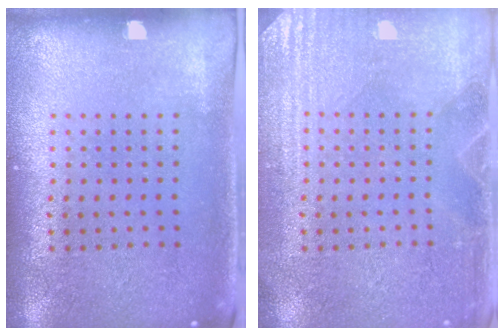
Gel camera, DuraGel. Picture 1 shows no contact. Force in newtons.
{"total": 3.4, "press": 3.4, "slide": 0.5}